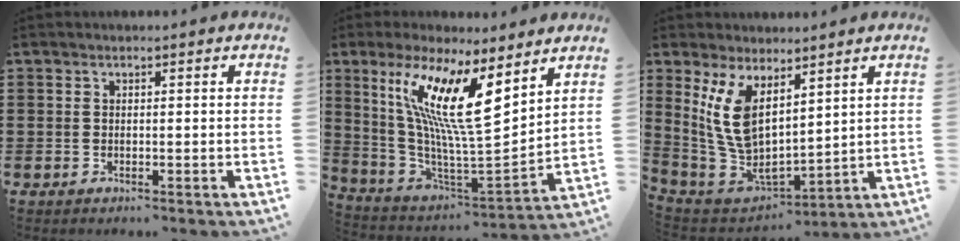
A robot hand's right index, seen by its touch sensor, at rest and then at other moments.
{"total": 14.4, "force": [7.0, 2.2, 12.4], "torque": [-0.263, -0.035, 0.115]}
{"total": 8.9, "force": [3.8, 3.9, 7.1], "torque": [-0.178, -0.035, 0.069]}